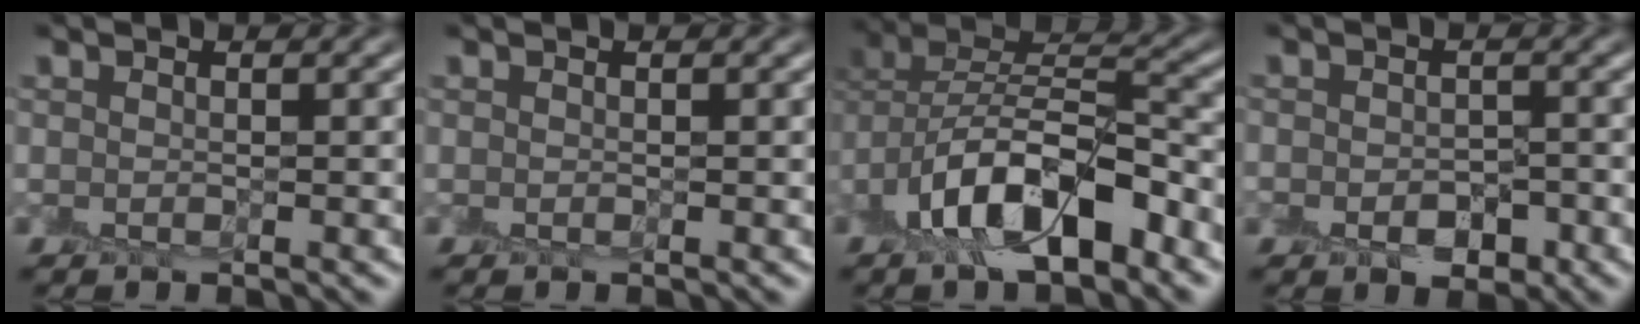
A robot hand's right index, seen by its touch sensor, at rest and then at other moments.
{"total": 0.0}
{"total": 9.4, "force": [-5.1, 4.5, 6.5], "torque": [-0.105, 0.010, -0.102]}
{"total": 2.2, "force": [-1.2, 1.4, 1.3], "torque": [-0.015, -0.008, -0.023]}